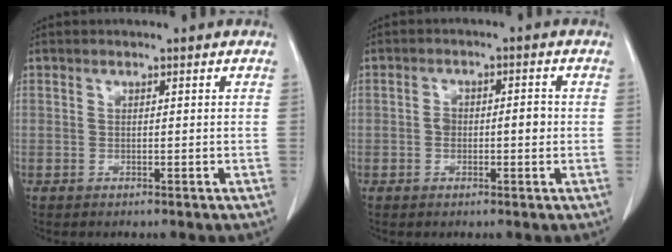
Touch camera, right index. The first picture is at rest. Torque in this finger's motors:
{"motor_torque": [0.42, -0.27, 0.25, 0.05]}